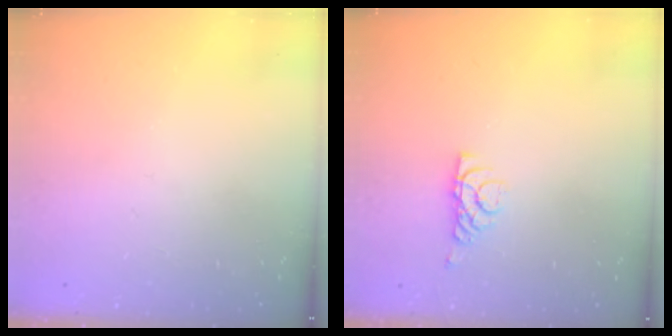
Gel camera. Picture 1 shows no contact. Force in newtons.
{"total": 6.0, "press": 6.0, "slide": 0.8}